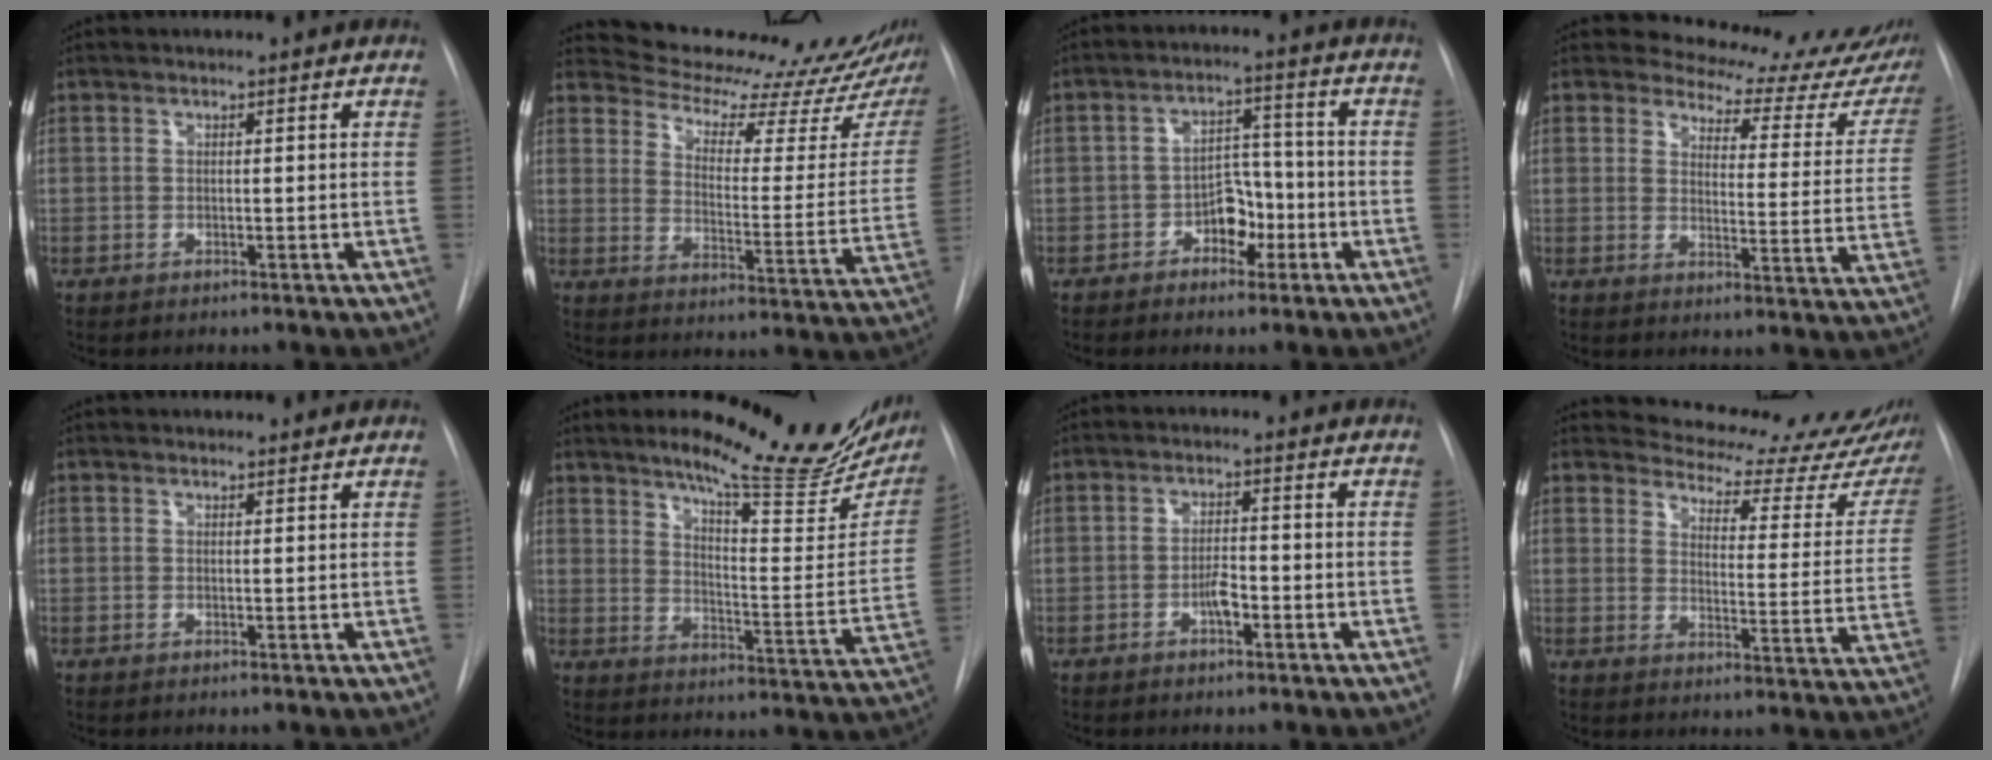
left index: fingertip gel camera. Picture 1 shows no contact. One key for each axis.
{"total": 21.9, "fx": 20.7, "fy": 2.4, "fz": 6.8, "tx": -0.094, "ty": -0.094, "tz": 0.258}
{"total": 5.7, "fx": -2.6, "fy": 3.5, "fz": 3.6, "tx": -0.053, "ty": 0.019, "tz": -0.044}
{"total": 17.3, "fx": 16.1, "fy": 5.1, "fz": 3.7, "tx": -0.013, "ty": -0.071, "tz": 0.158}
{"total": 1.7, "fx": 1.7, "fy": 0.4, "fz": 0.0, "tx": -0.008, "ty": 0.008, "tz": 0.021}
{"total": 20.9, "fx": 17.0, "fy": 3.8, "fz": 11.5, "tx": -0.156, "ty": -0.051, "tz": 0.217}
{"total": 2.8, "fx": -1.3, "fy": 1.0, "fz": 2.2, "tx": -0.038, "ty": 0.004, "tz": -0.023}
{"total": 20.1, "fx": 18.8, "fy": 4.5, "fz": 5.4, "tx": -0.054, "ty": -0.081, "tz": 0.203}